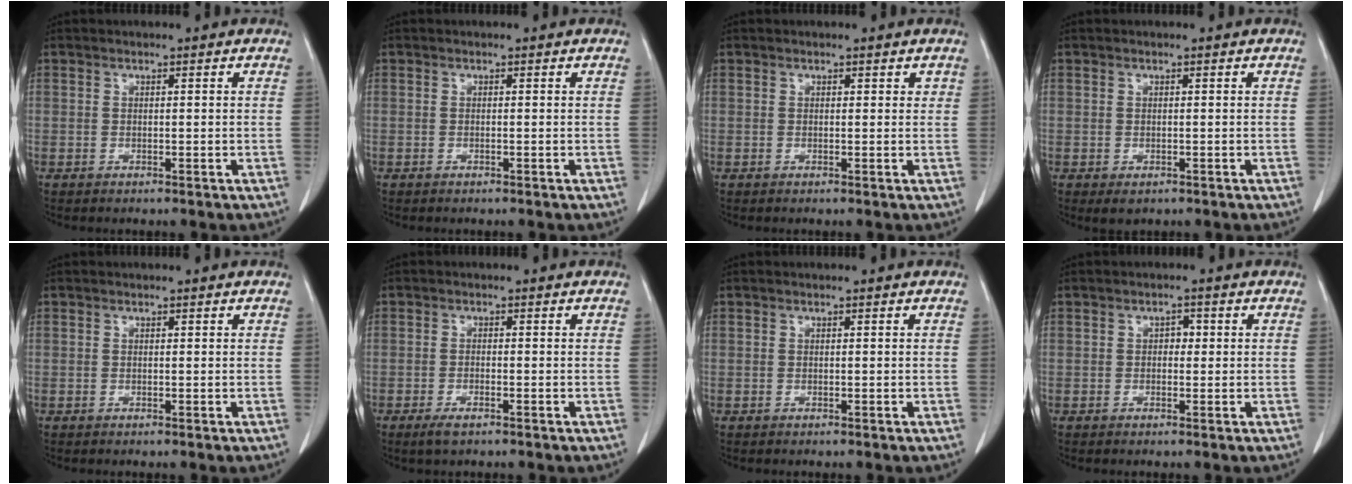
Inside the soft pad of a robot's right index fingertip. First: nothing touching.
{"total": 0.0}
{"total": 1.0, "force": [0.7, 0.6, 0.2], "torque": [0.008, -0.001, 0.007]}
{"total": 1.2, "force": [-0.3, 0.9, 0.6], "torque": [-0.007, 0.000, 0.003]}
{"total": 0.0}
{"total": 2.3, "force": [-1.4, 0.6, 1.7], "torque": [-0.034, -0.002, -0.024]}
{"total": 0.0}
{"total": 1.6, "force": [0.3, 1.1, 1.1], "torque": [-0.011, 0.005, 0.003]}